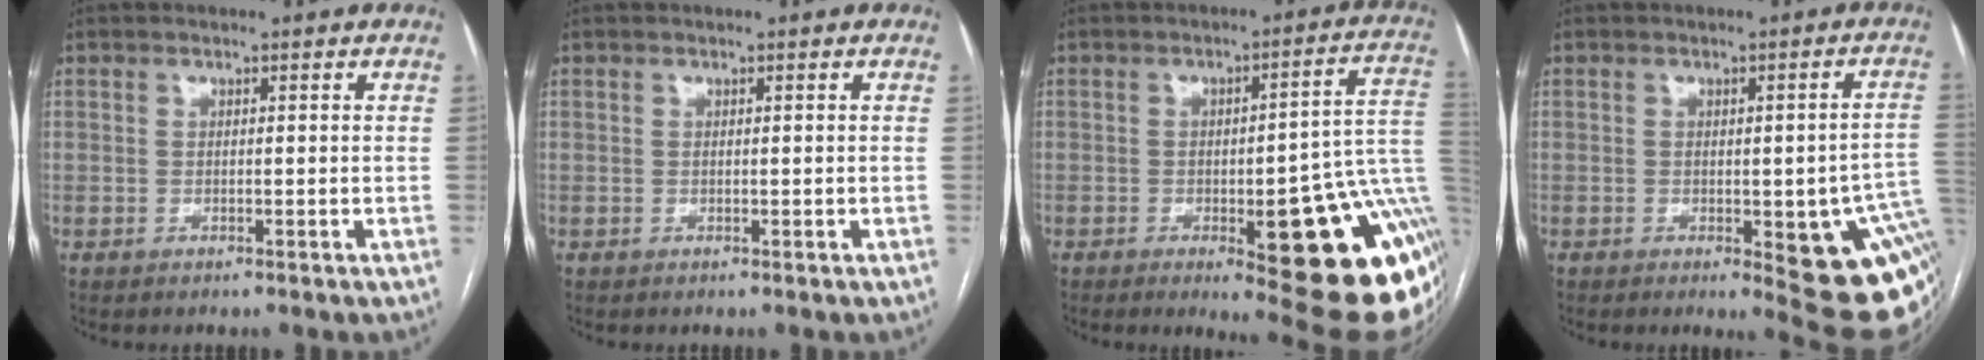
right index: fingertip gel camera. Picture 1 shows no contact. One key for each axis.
{"total": 0.0}
{"total": 23.7, "fx": -6.9, "fy": 4.7, "fz": 22.1, "tx": -0.173, "ty": 0.006, "tz": -0.077}
{"total": 16.0, "fx": -4.3, "fy": 4.0, "fz": 14.9, "tx": -0.093, "ty": 0.010, "tz": -0.034}